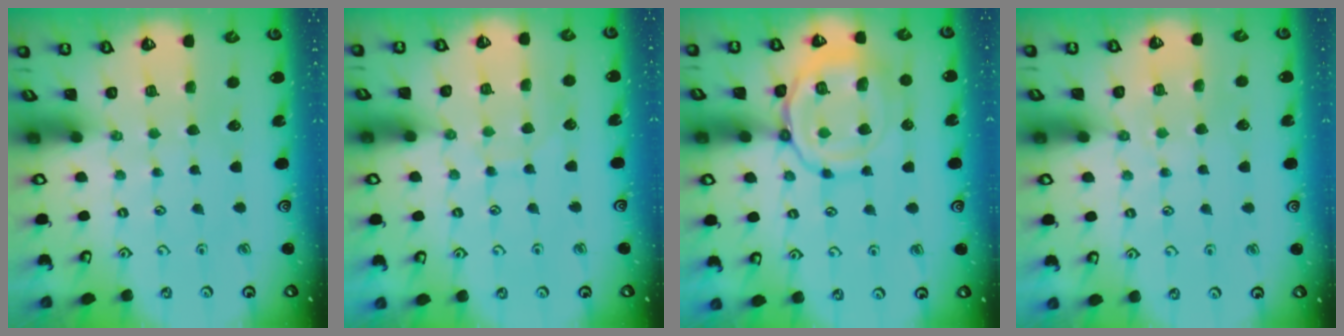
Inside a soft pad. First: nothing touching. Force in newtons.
{"total": 6.6, "press": 6.6, "slide": 0.4}
{"total": 14.4, "press": 14.4, "slide": 1.1}
{"total": 4.7, "press": 4.7, "slide": 0.5}